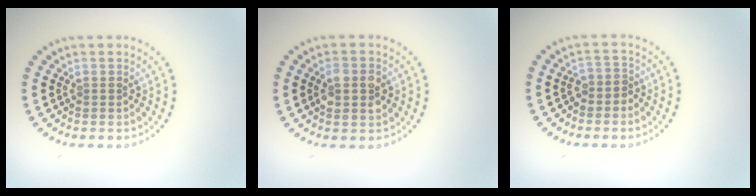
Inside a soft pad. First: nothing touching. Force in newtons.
{"total": 2.9, "press": 2.9, "slide": 0.3}
{"total": 1.6, "press": 1.2, "slide": 1.0}